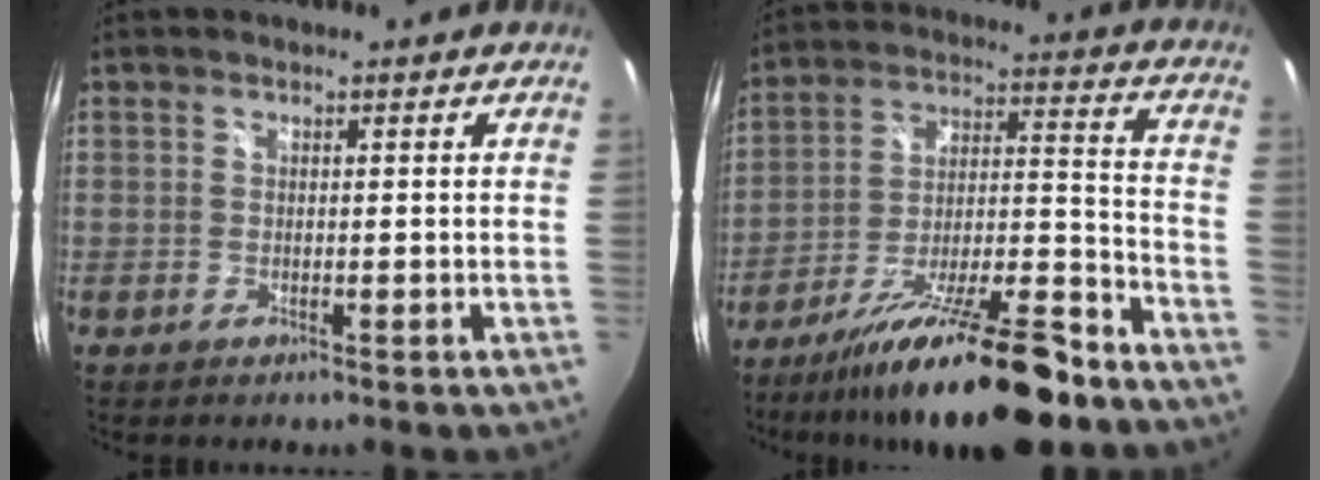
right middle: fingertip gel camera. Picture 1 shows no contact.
{"total": 21.2, "force": [-16.2, 3.2, 13.2], "torque": [-0.225, -0.019, -0.258]}